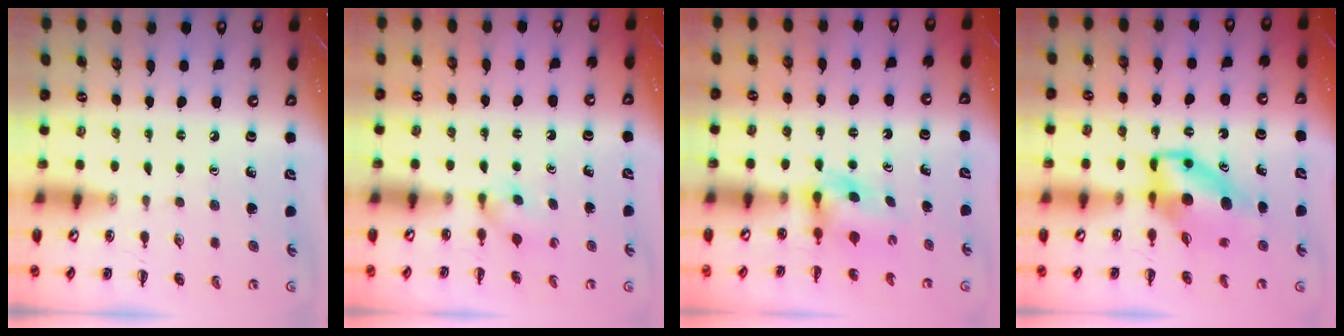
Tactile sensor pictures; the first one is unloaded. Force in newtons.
{"total": 2.5, "press": 2.3, "slide": 1.0}
{"total": 3.5, "press": 3.4, "slide": 0.6}
{"total": 6.9, "press": 6.7, "slide": 1.7}